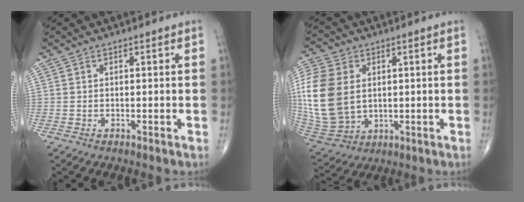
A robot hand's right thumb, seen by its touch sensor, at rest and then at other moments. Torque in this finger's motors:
{"motor_torque": [1.15, 3.14, 1.57, 0.33, 0.46]}